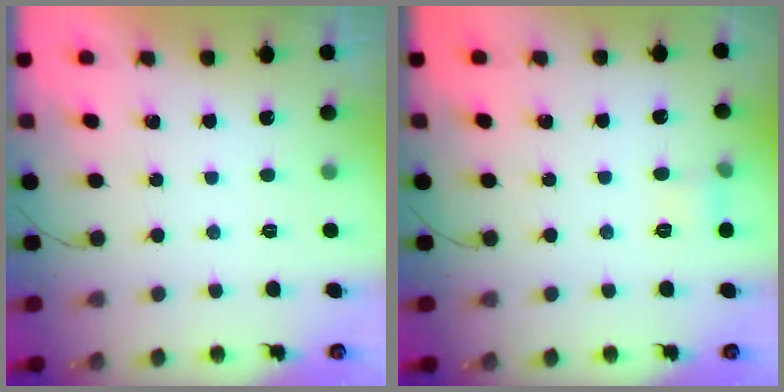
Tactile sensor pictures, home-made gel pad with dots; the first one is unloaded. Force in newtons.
{"total": 5.4, "press": 5.1, "slide": 1.8}